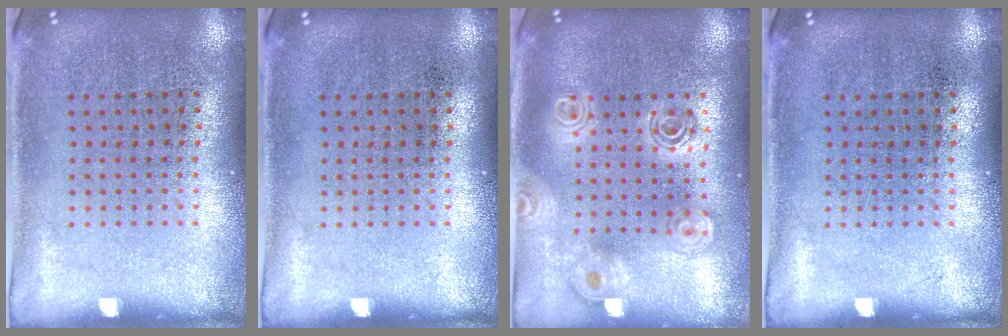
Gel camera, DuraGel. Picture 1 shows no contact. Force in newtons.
{"total": 0.0}
{"total": 1.9, "press": 1.6, "slide": 1.0}
{"total": 0.0}